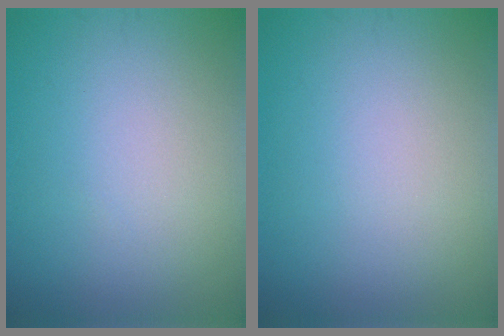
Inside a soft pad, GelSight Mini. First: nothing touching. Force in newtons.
{"total": 0.0}